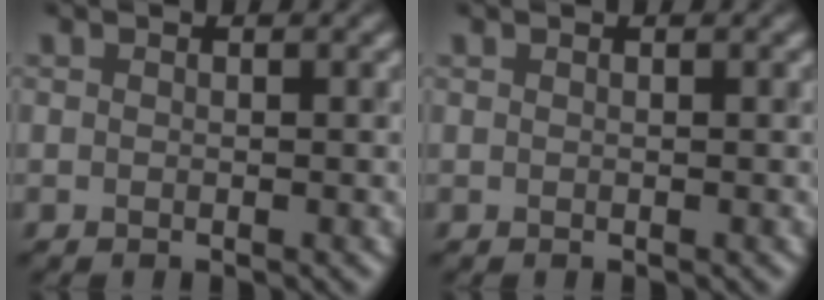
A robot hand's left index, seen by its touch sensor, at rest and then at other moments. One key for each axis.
{"total": 0.0}